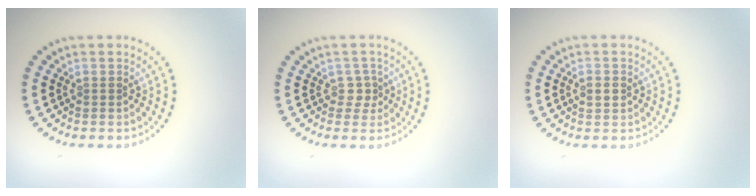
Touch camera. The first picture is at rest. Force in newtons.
{"total": 1.2, "press": 1.0, "slide": 0.7}
{"total": 1.1, "press": 1.1, "slide": 0.1}